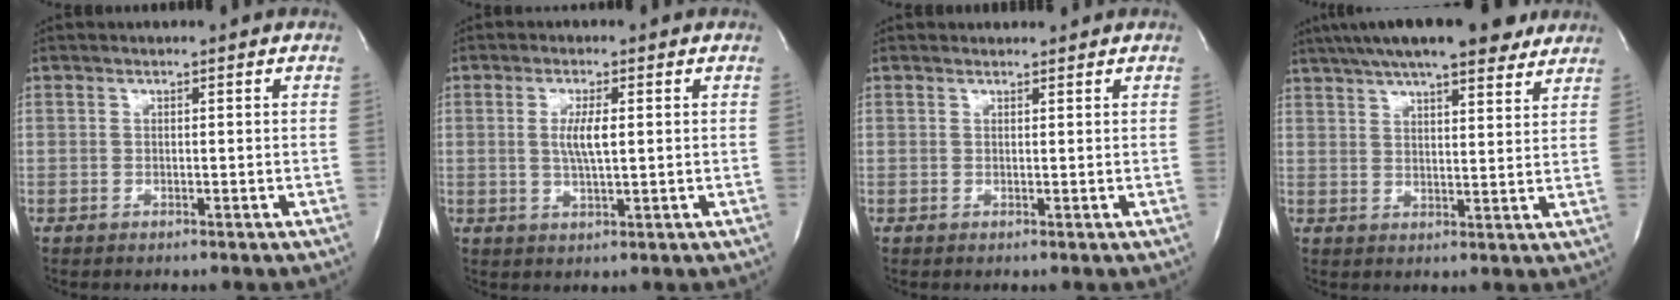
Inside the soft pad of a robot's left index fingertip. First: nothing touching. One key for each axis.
{"total": 4.0, "fx": 0.5, "fy": 0.6, "fz": 4.0, "tx": -0.078, "ty": -0.004, "tz": 0.008}
{"total": 1.0, "fx": 0.9, "fy": 0.3, "fz": -0.1, "tx": -0.007, "ty": 0.005, "tz": 0.016}
{"total": 19.1, "fx": 15.3, "fy": 4.1, "fz": 10.6, "tx": -0.189, "ty": 0.045, "tz": 0.216}